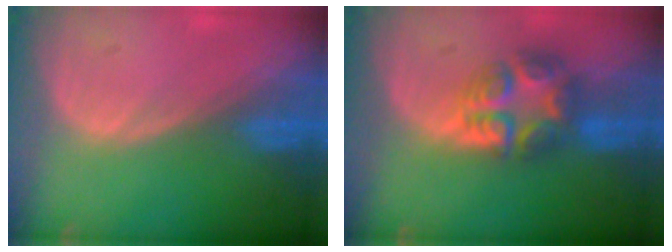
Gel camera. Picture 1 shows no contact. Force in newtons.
{"total": 7.6, "press": 6.7, "slide": 3.6}